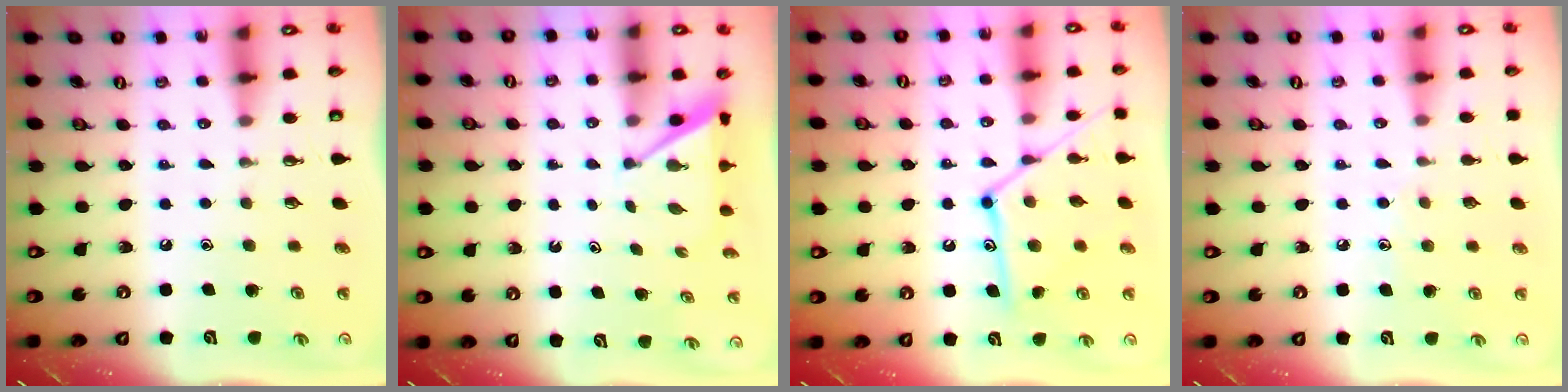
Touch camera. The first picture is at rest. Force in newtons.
{"total": 3.9, "press": 3.9, "slide": 0.3}
{"total": 14.5, "press": 14.4, "slide": 1.0}
{"total": 5.0, "press": 5.0, "slide": 0.5}